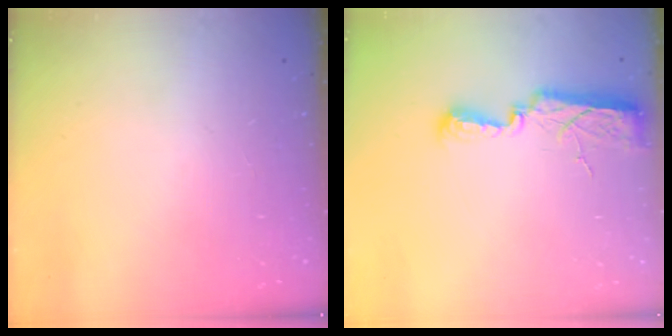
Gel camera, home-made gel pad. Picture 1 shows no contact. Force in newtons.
{"total": 7.8, "press": 7.7, "slide": 1.2}